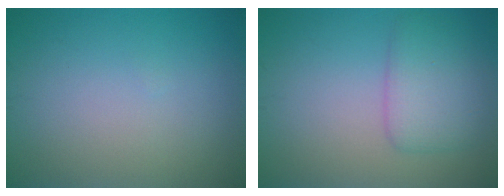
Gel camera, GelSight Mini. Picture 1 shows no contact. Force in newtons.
{"total": 3.7, "press": 3.7, "slide": 0.1}